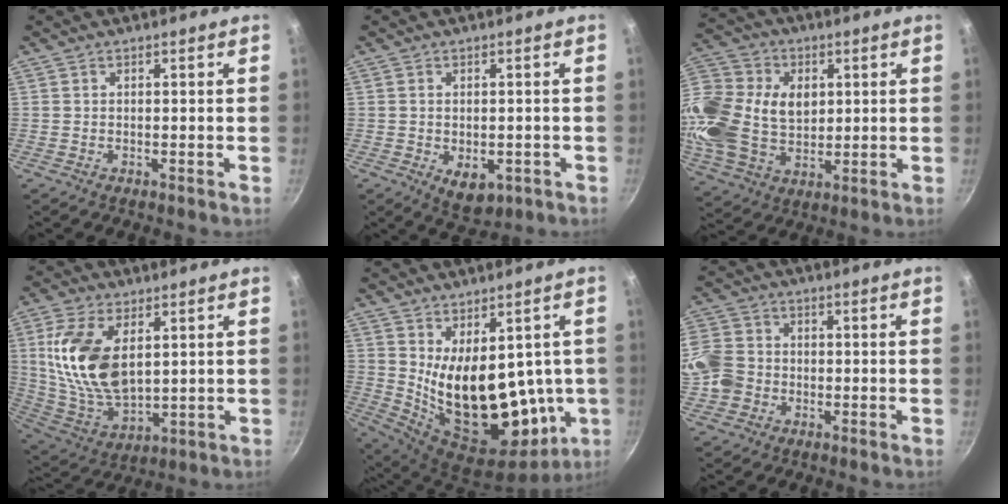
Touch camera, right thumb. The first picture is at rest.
{"total": 6.1, "force": [-1.7, 3.9, 4.5], "torque": [-0.053, -0.005, -0.013]}
{"total": 22.2, "force": [3.2, 16.3, 14.8], "torque": [-0.316, 0.015, 0.058]}
{"total": 17.2, "force": [4.3, 9.5, 13.6], "torque": [-0.257, -0.027, 0.096]}
{"total": 21.8, "force": [1.4, 12.2, 18.0], "torque": [-0.249, -0.060, 0.059]}
{"total": 11.1, "force": [-1.8, 9.7, 5.1], "torque": [-0.103, 0.024, -0.049]}